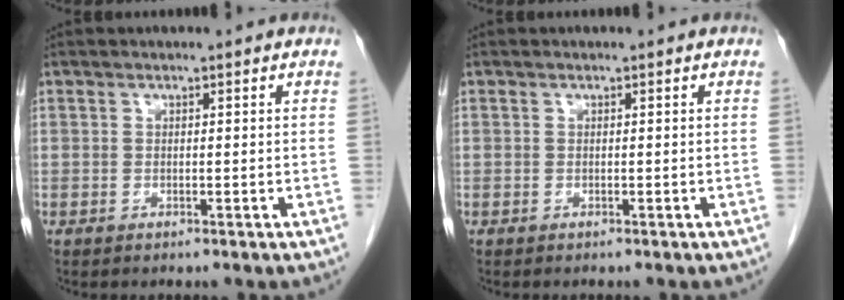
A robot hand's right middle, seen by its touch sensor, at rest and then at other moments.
{"total": 0.0}